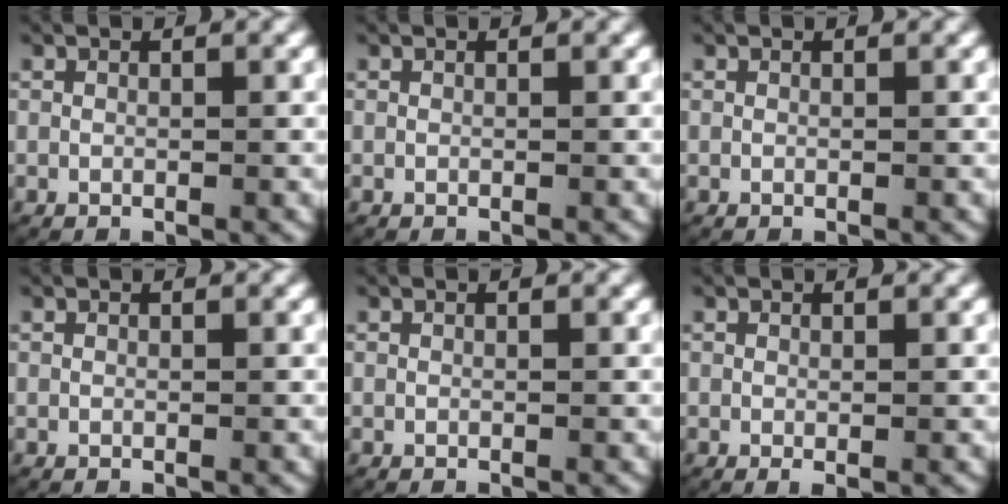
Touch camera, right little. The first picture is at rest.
{"total": 0.0}
{"total": 0.0}
{"total": 0.0}
{"total": 0.0}
{"total": 0.8, "force": [-0.3, 0.3, 0.7], "torque": [-0.015, -0.007, -0.002]}